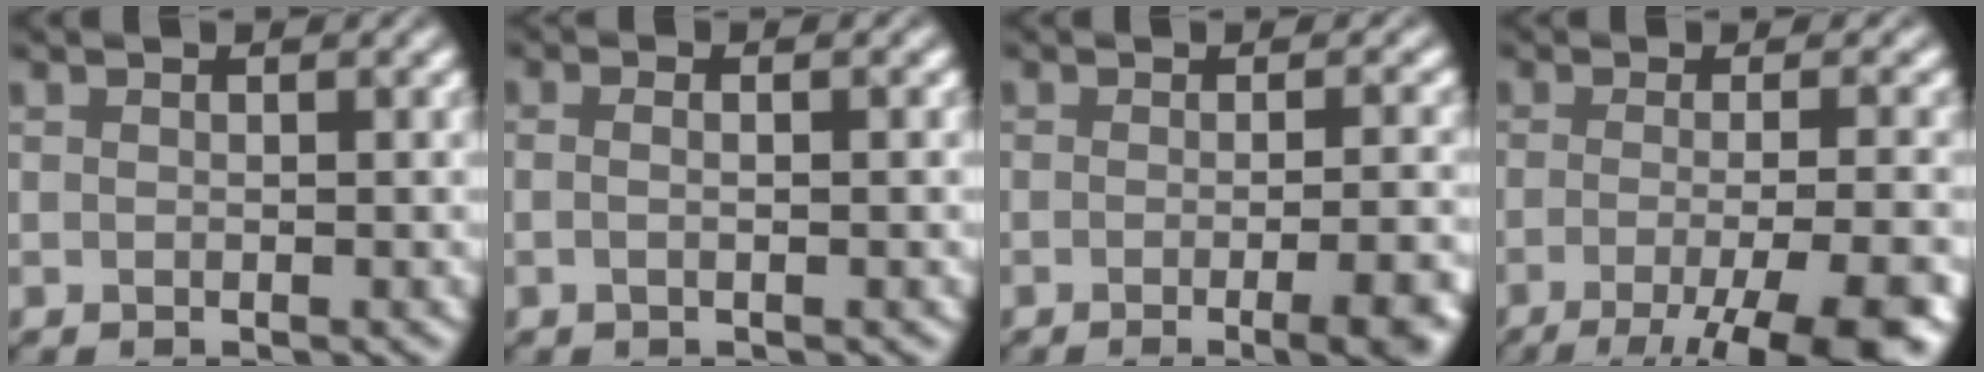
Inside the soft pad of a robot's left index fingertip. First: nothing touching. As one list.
[{"total": 3.3, "force": [0.8, 1.6, 2.7], "torque": [-0.015, 0.013, -0.021]}, {"total": 6.8, "force": [-2.9, 2.3, 5.8], "torque": [-0.046, 0.005, -0.032]}, {"total": 10.5, "force": [-5.3, 2.9, 8.6], "torque": [-0.101, -0.006, -0.073]}]